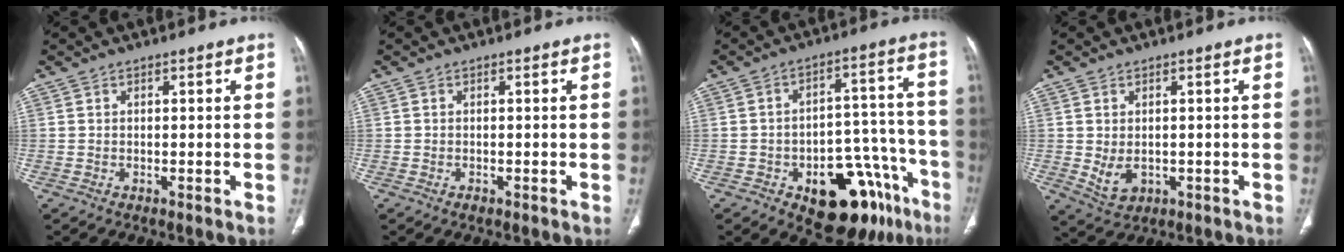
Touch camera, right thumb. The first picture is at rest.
{"total": 0.6, "force": [-0.3, 0.4, 0.2], "torque": [-0.004, 0.001, -0.005]}
{"total": 19.3, "force": [-10.5, 10.2, 12.6], "torque": [-0.088, 0.088, -0.136]}
{"total": 4.2, "force": [-0.3, 3.1, 2.9], "torque": [-0.048, -0.004, 0.011]}